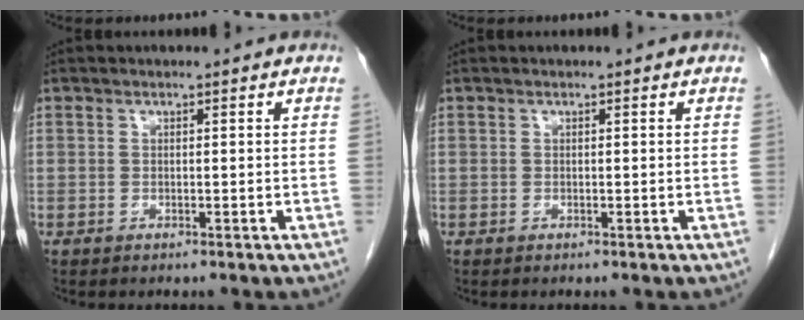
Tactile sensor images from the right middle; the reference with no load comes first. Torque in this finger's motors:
{"motor_torque": [0.21, -0.03, 0.08, 0.01]}